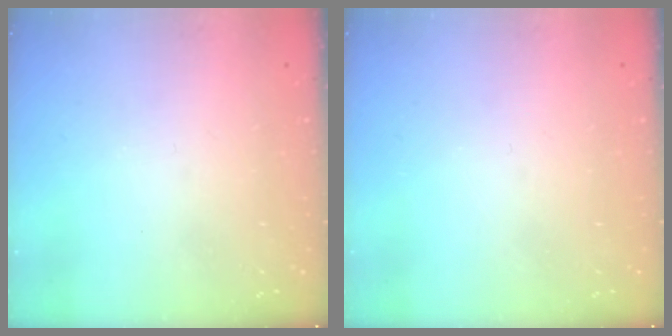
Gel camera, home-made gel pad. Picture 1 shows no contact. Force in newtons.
{"total": 0.0}